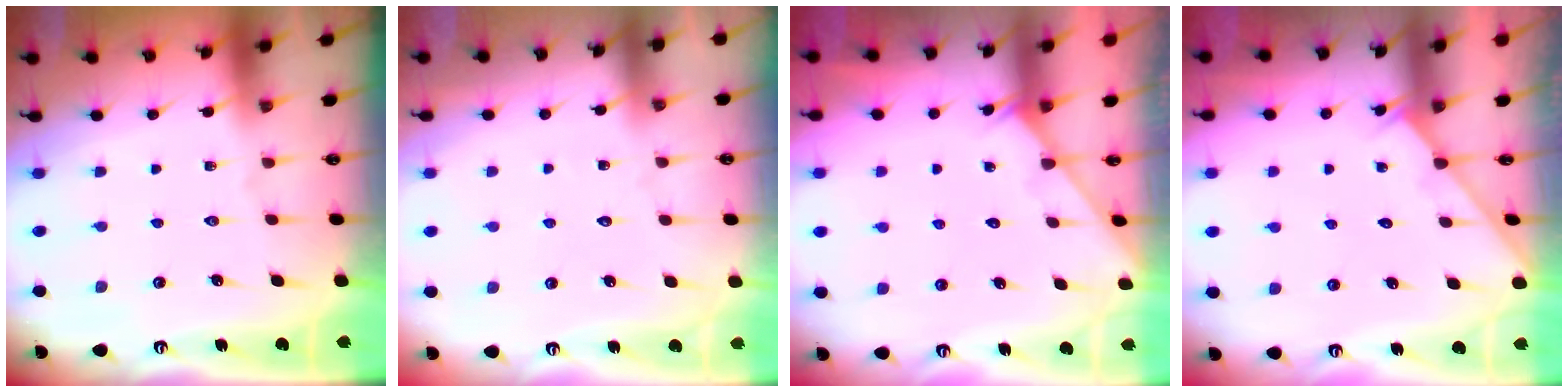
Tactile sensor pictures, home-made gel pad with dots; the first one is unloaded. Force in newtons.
{"total": 3.7, "press": 3.7, "slide": 0.4}
{"total": 2.2, "press": 2.2, "slide": 0.2}
{"total": 2.8, "press": 2.8, "slide": 0.3}